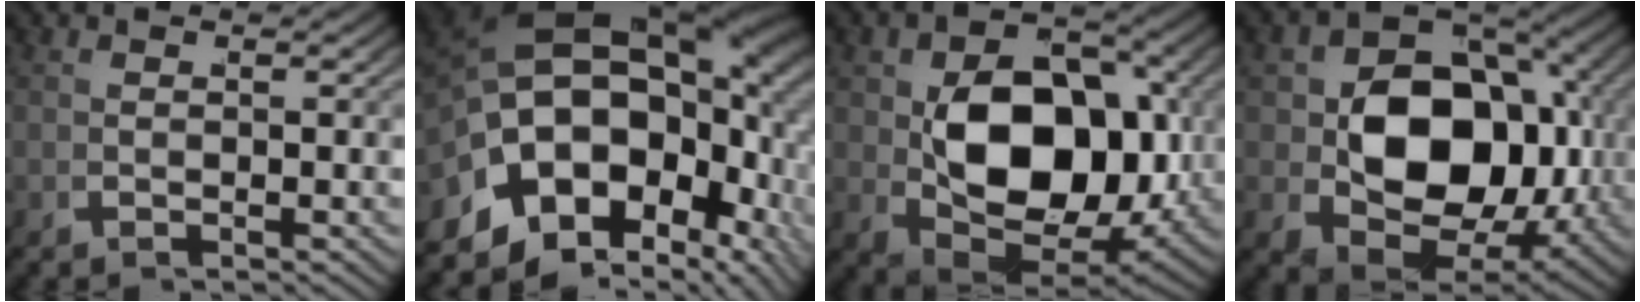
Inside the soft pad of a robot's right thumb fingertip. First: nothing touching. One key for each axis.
{"total": 24.1, "fx": 1.3, "fy": 16.4, "fz": 17.5, "tx": -0.314, "ty": -0.009, "tz": -0.003}
{"total": 14.5, "fx": -0.2, "fy": 9.2, "fz": 11.2, "tx": -0.208, "ty": -0.052, "tz": 0.014}
{"total": 14.7, "fx": -0.1, "fy": 10.1, "fz": 10.7, "tx": -0.198, "ty": -0.041, "tz": 0.006}